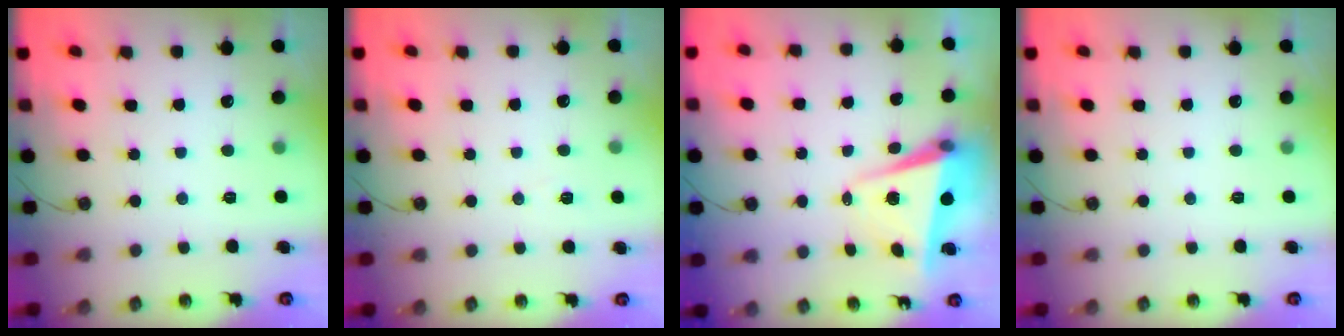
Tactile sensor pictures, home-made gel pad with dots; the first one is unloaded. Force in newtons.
{"total": 5.6, "press": 3.4, "slide": 4.5}
{"total": 5.5, "press": 5.2, "slide": 2.0}
{"total": 0.0}